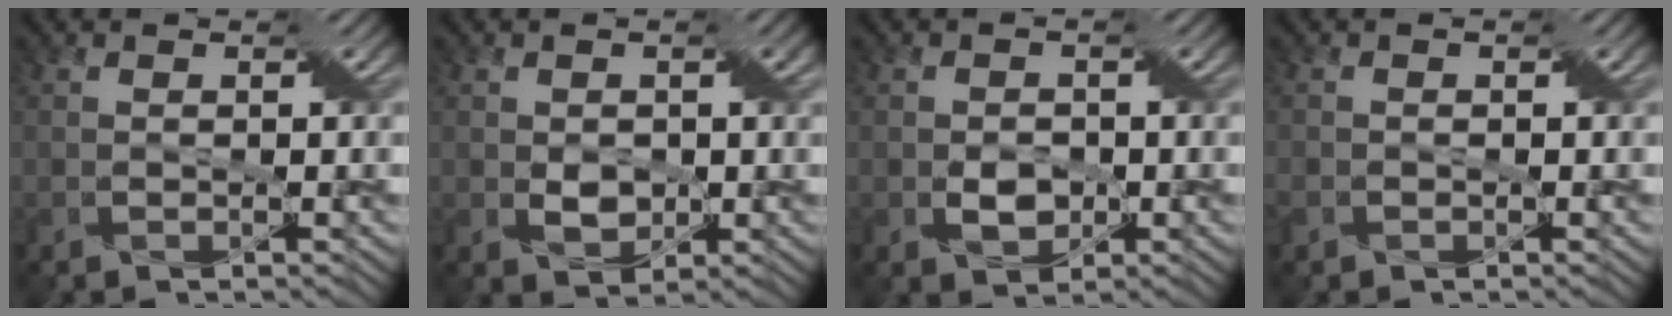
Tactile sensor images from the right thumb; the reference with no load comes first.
{"total": 2.4, "force": [-0.1, 1.9, 1.5], "torque": [-0.036, -0.003, -0.001]}
{"total": 2.4, "force": [-0.7, 1.8, 1.3], "torque": [-0.028, -0.002, -0.011]}
{"total": 1.1, "force": [-0.5, 0.9, 0.2], "torque": [-0.010, -0.002, -0.009]}